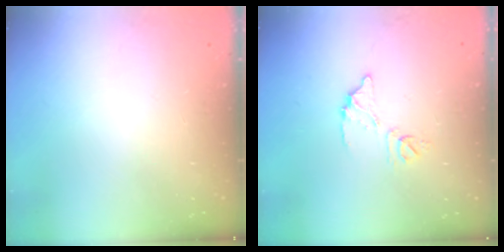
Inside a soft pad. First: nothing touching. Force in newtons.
{"total": 8.5, "press": 8.4, "slide": 0.3}